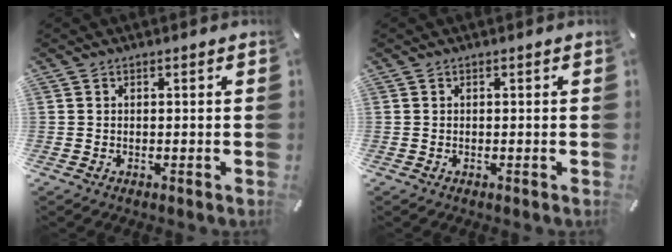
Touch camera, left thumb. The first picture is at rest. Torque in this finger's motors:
{"motor_torque": [0.00, 0.00, 0.00, 0.00, 0.00]}